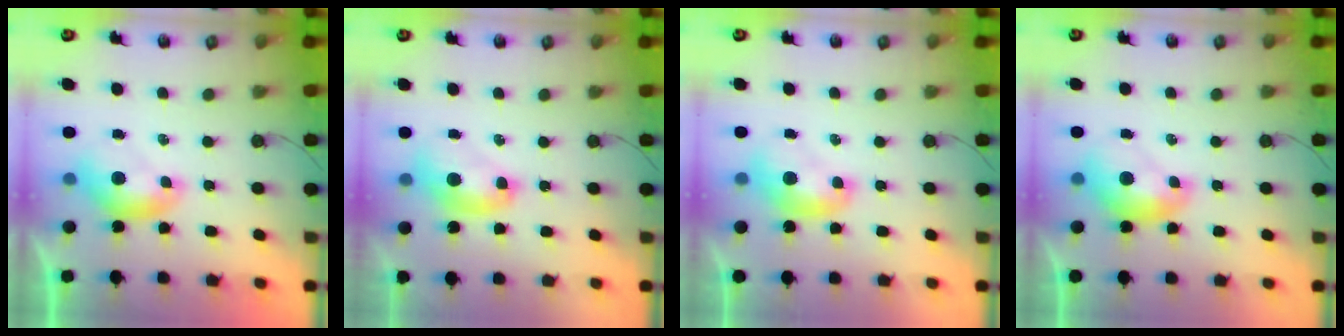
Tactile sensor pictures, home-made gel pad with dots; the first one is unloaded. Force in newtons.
{"total": 2.7, "press": 2.7, "slide": 0.1}
{"total": 1.6, "press": 1.6, "slide": 0.3}
{"total": 1.6, "press": 1.6, "slide": 0.2}